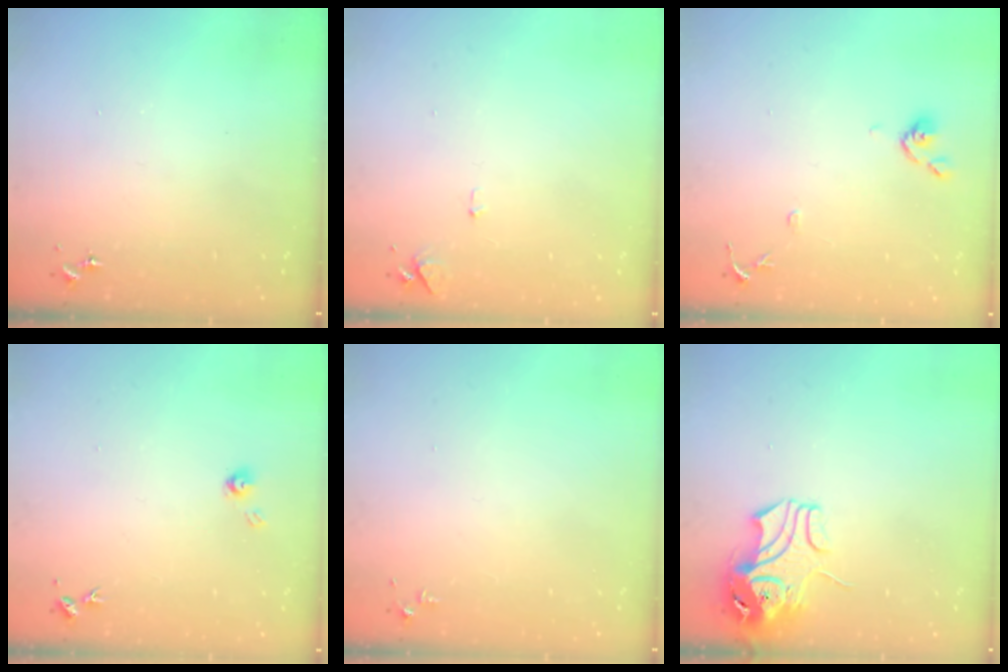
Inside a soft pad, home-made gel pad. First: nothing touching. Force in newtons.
{"total": 5.6, "press": 5.5, "slide": 0.8}
{"total": 8.6, "press": 8.6, "slide": 0.7}
{"total": 4.1, "press": 4.1, "slide": 0.4}
{"total": 2.8, "press": 2.8, "slide": 0.4}
{"total": 9.1, "press": 9.0, "slide": 1.4}